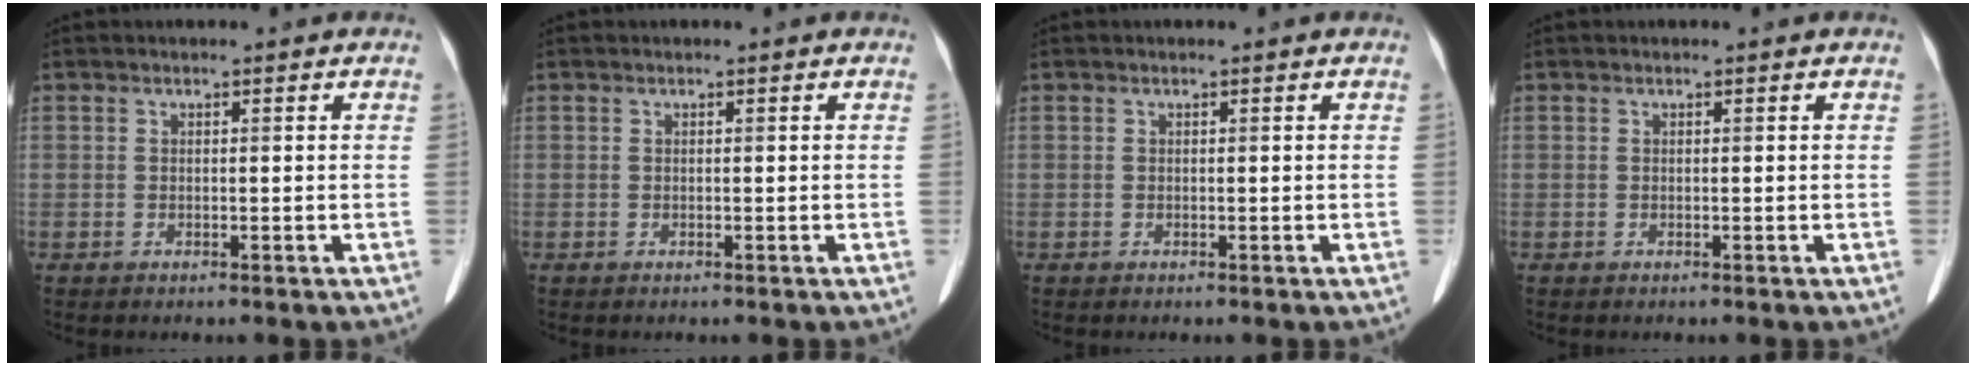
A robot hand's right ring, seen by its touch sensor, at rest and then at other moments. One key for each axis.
{"total": 0.0}
{"total": 0.0}
{"total": 0.0}